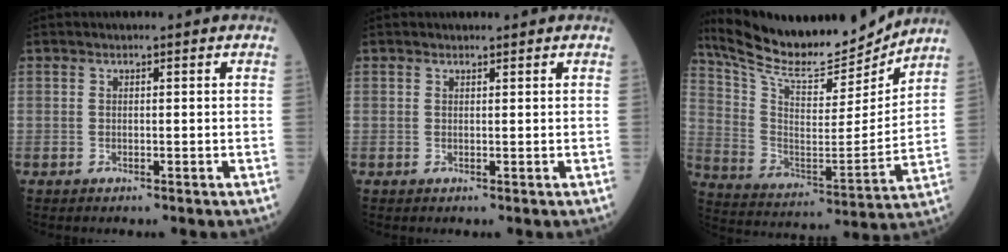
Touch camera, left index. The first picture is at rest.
{"total": 0.6, "force": [0.6, 0.1, 0.0], "torque": [-0.003, -0.002, 0.010]}
{"total": 19.1, "force": [17.6, 3.4, 6.5], "torque": [-0.127, -0.017, 0.293]}